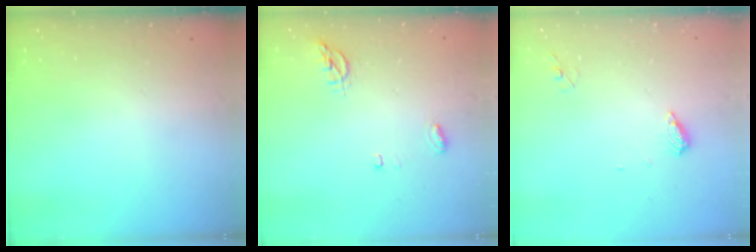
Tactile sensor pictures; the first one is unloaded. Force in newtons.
{"total": 4.9, "press": 4.9, "slide": 0.6}
{"total": 6.3, "press": 6.2, "slide": 0.6}